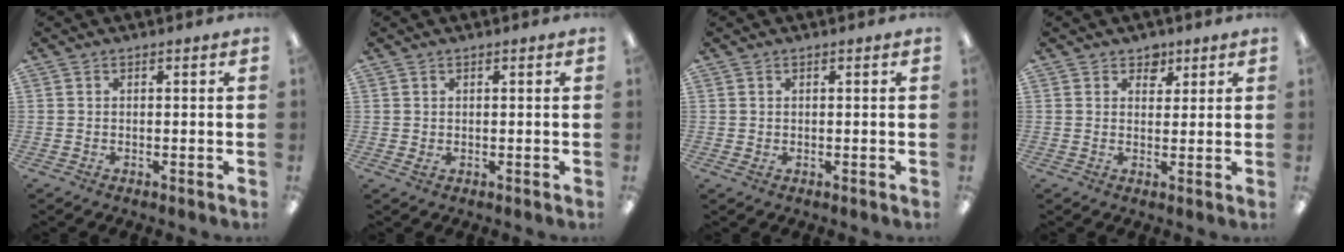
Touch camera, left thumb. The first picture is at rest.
{"total": 0.9, "force": [0.3, 0.6, 0.6], "torque": [-0.004, 0.000, 0.002]}
{"total": 0.7, "force": [0.3, 0.5, 0.4], "torque": [0.000, 0.000, 0.003]}
{"total": 3.2, "force": [2.3, 2.0, 0.6], "torque": [0.004, -0.009, 0.038]}